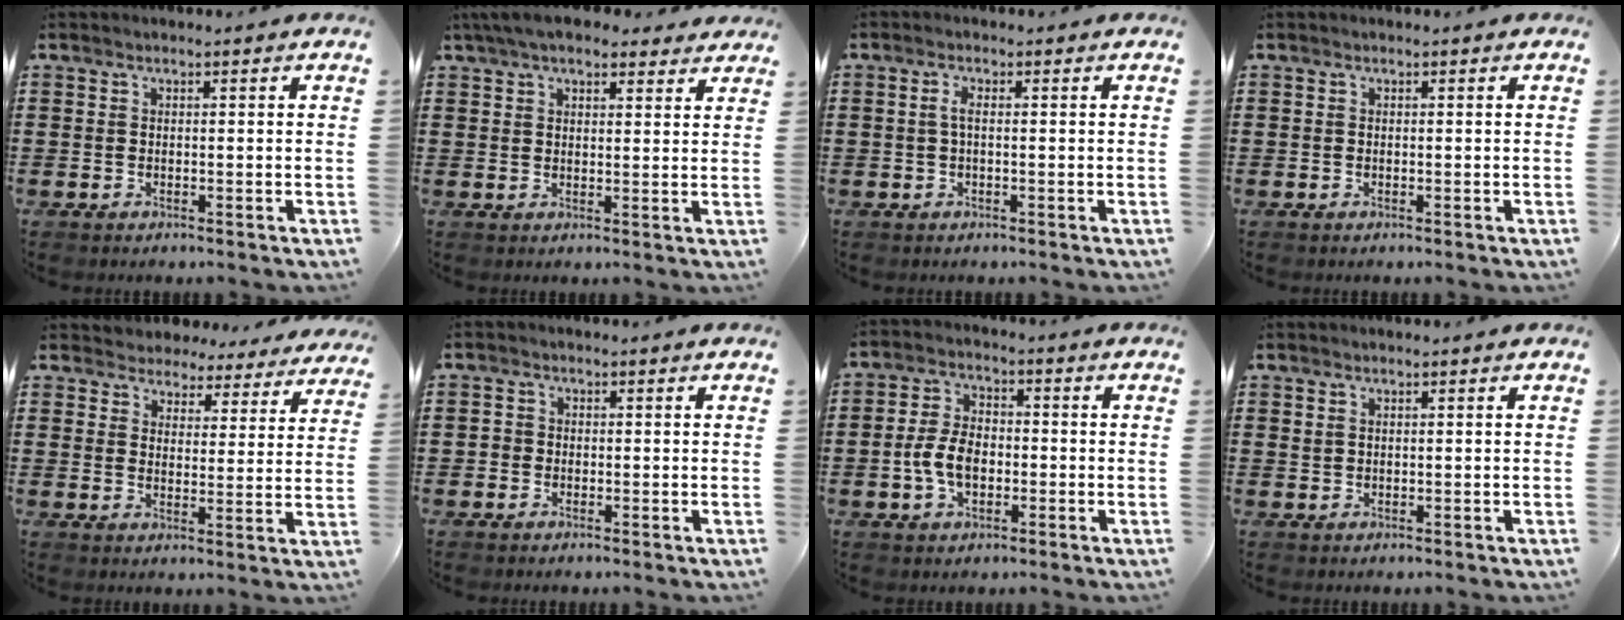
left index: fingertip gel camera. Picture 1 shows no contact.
{"total": 5.3, "force": [4.4, 1.5, 2.6], "torque": [-0.063, -0.002, 0.081]}
{"total": 1.8, "force": [-0.1, 0.5, 1.7], "torque": [-0.040, 0.000, -0.006]}
{"total": 0.0}
{"total": 4.3, "force": [4.2, 0.8, -0.3], "torque": [-0.019, -0.024, 0.071]}
{"total": 1.1, "force": [-0.3, 1.0, 0.4], "torque": [-0.010, 0.004, -0.006]}
{"total": 6.3, "force": [-1.4, 3.9, 4.8], "torque": [-0.114, 0.003, -0.032]}
{"total": 0.8, "force": [0.6, 0.4, 0.3], "torque": [-0.007, 0.003, 0.012]}